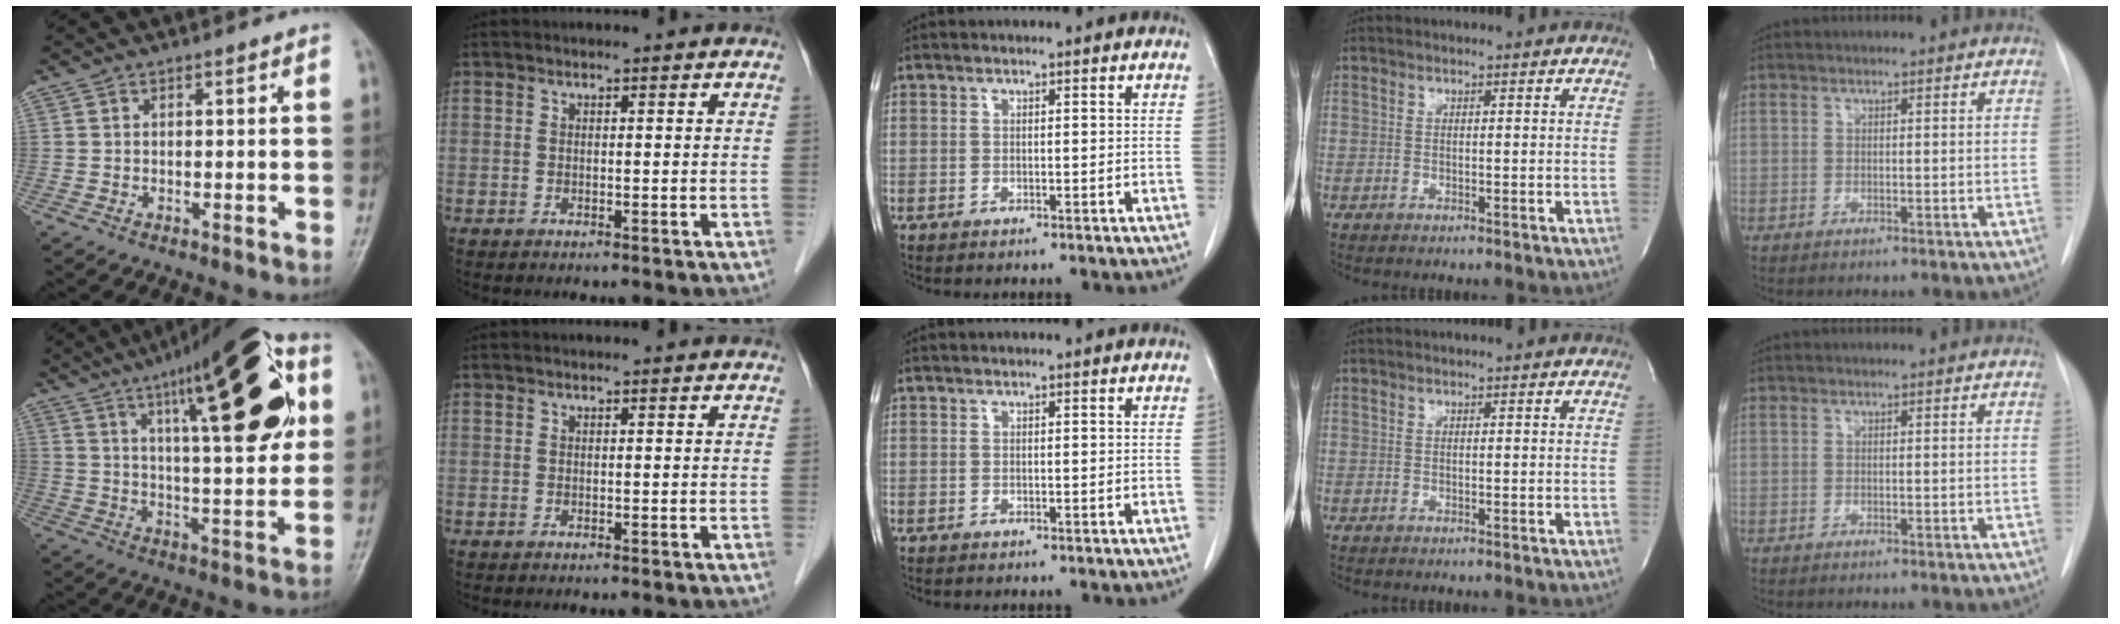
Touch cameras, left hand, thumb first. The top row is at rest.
{"thumb": {"total": 25.6, "force": [10.1, 7.8, 22.2], "torque": [-0.300, 0.000, 0.148]}, "index": {"total": 1.2, "force": [1.2, 0.1, 0.3], "torque": [-0.011, 0.008, 0.010]}}